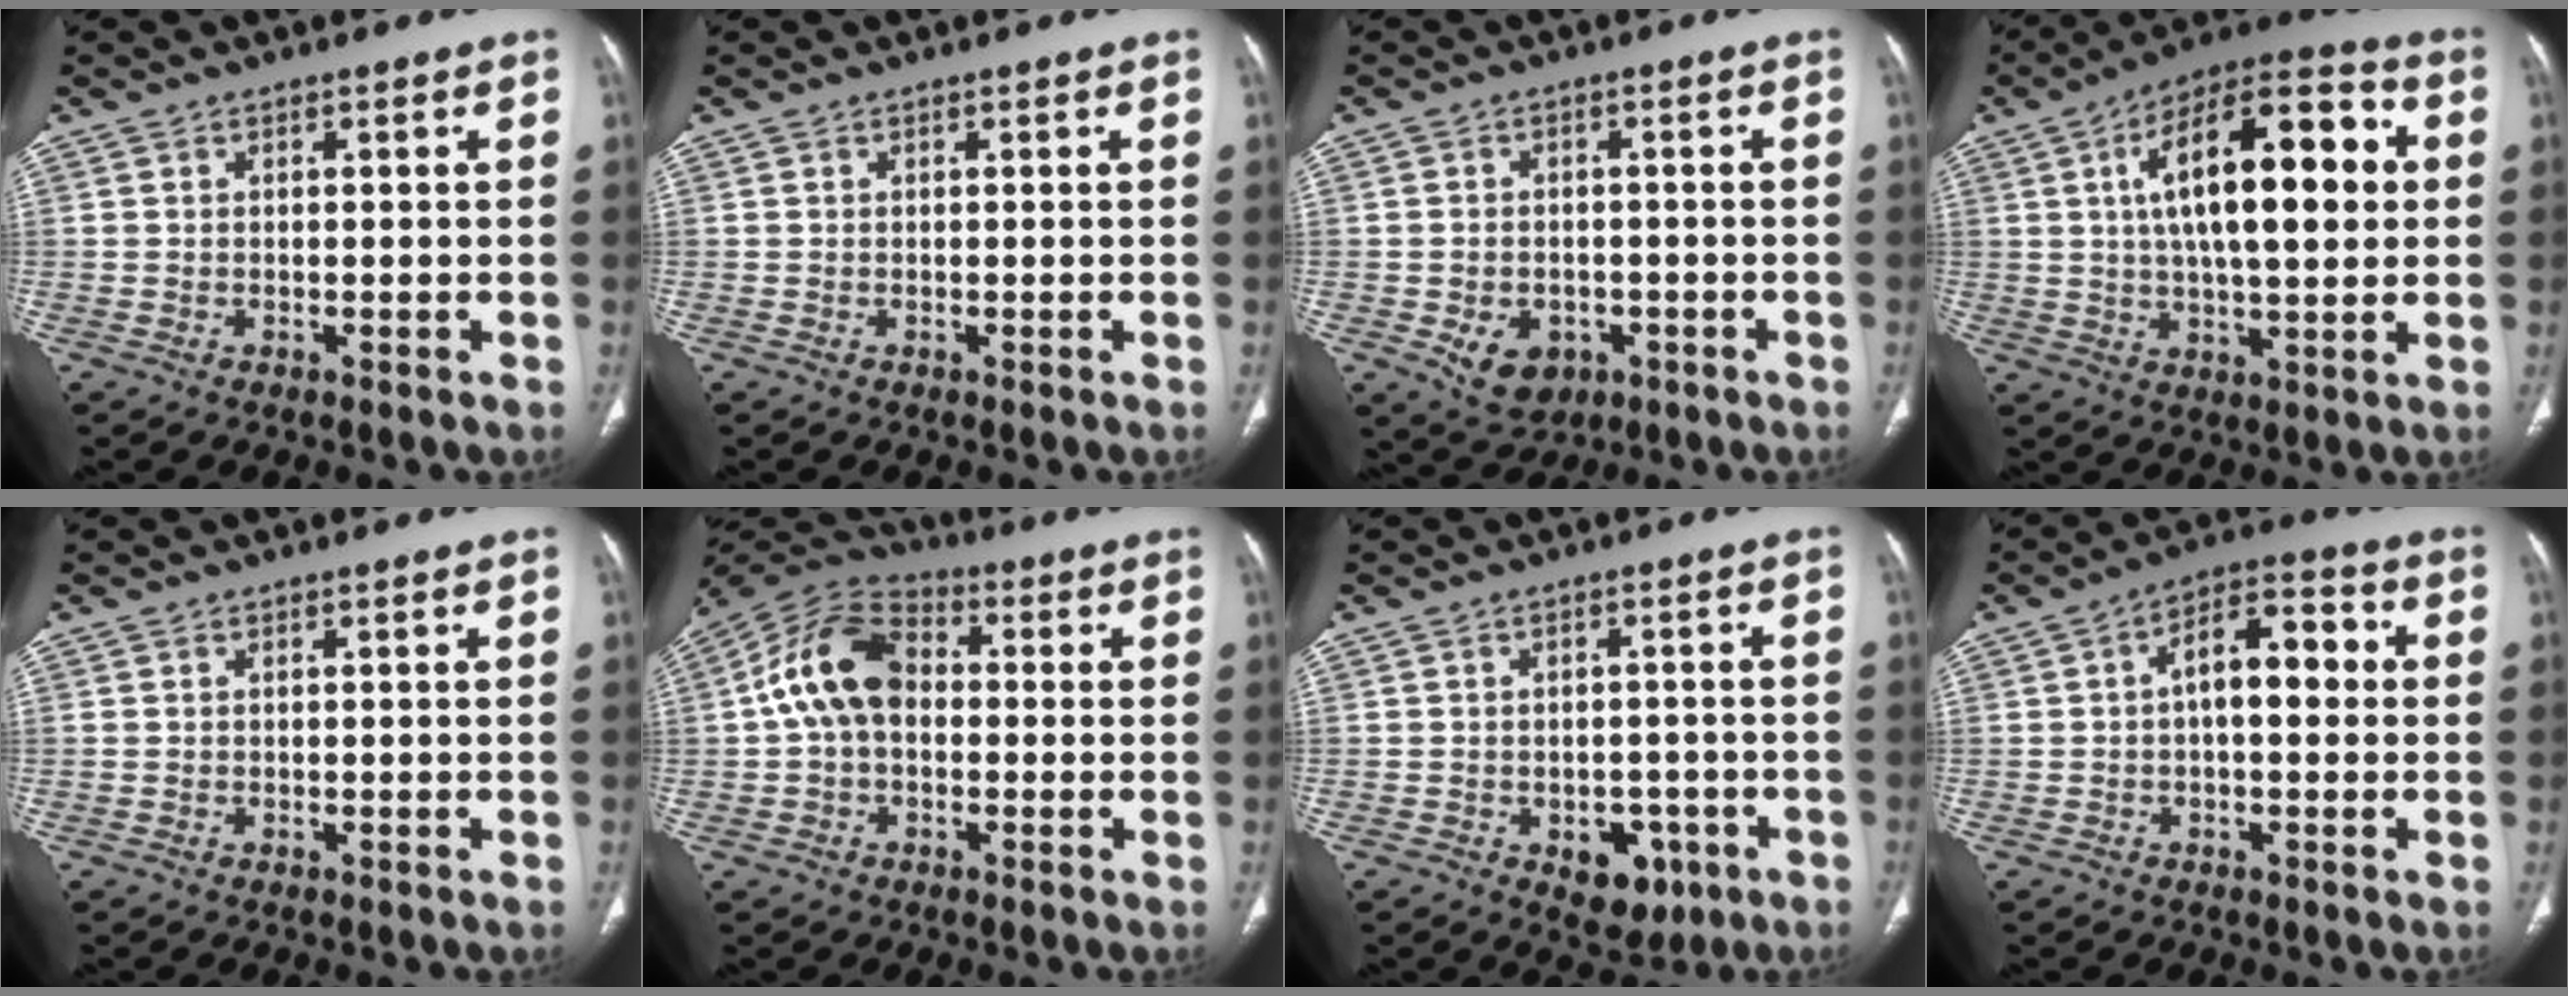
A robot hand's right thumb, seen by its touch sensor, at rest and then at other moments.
{"total": 0.0}
{"total": 7.2, "force": [-2.7, 5.5, 3.8], "torque": [-0.050, 0.016, -0.026]}
{"total": 21.2, "force": [3.9, 8.5, 19.1], "torque": [-0.283, 0.019, 0.052]}
{"total": 0.0}
{"total": 12.5, "force": [0.4, 8.6, 9.1], "torque": [-0.164, 0.032, -0.006]}
{"total": 7.1, "force": [-3.0, 4.8, 4.3], "torque": [-0.026, 0.015, -0.028]}
{"total": 9.9, "force": [0.8, 5.0, 8.5], "torque": [-0.119, 0.032, 0.004]}